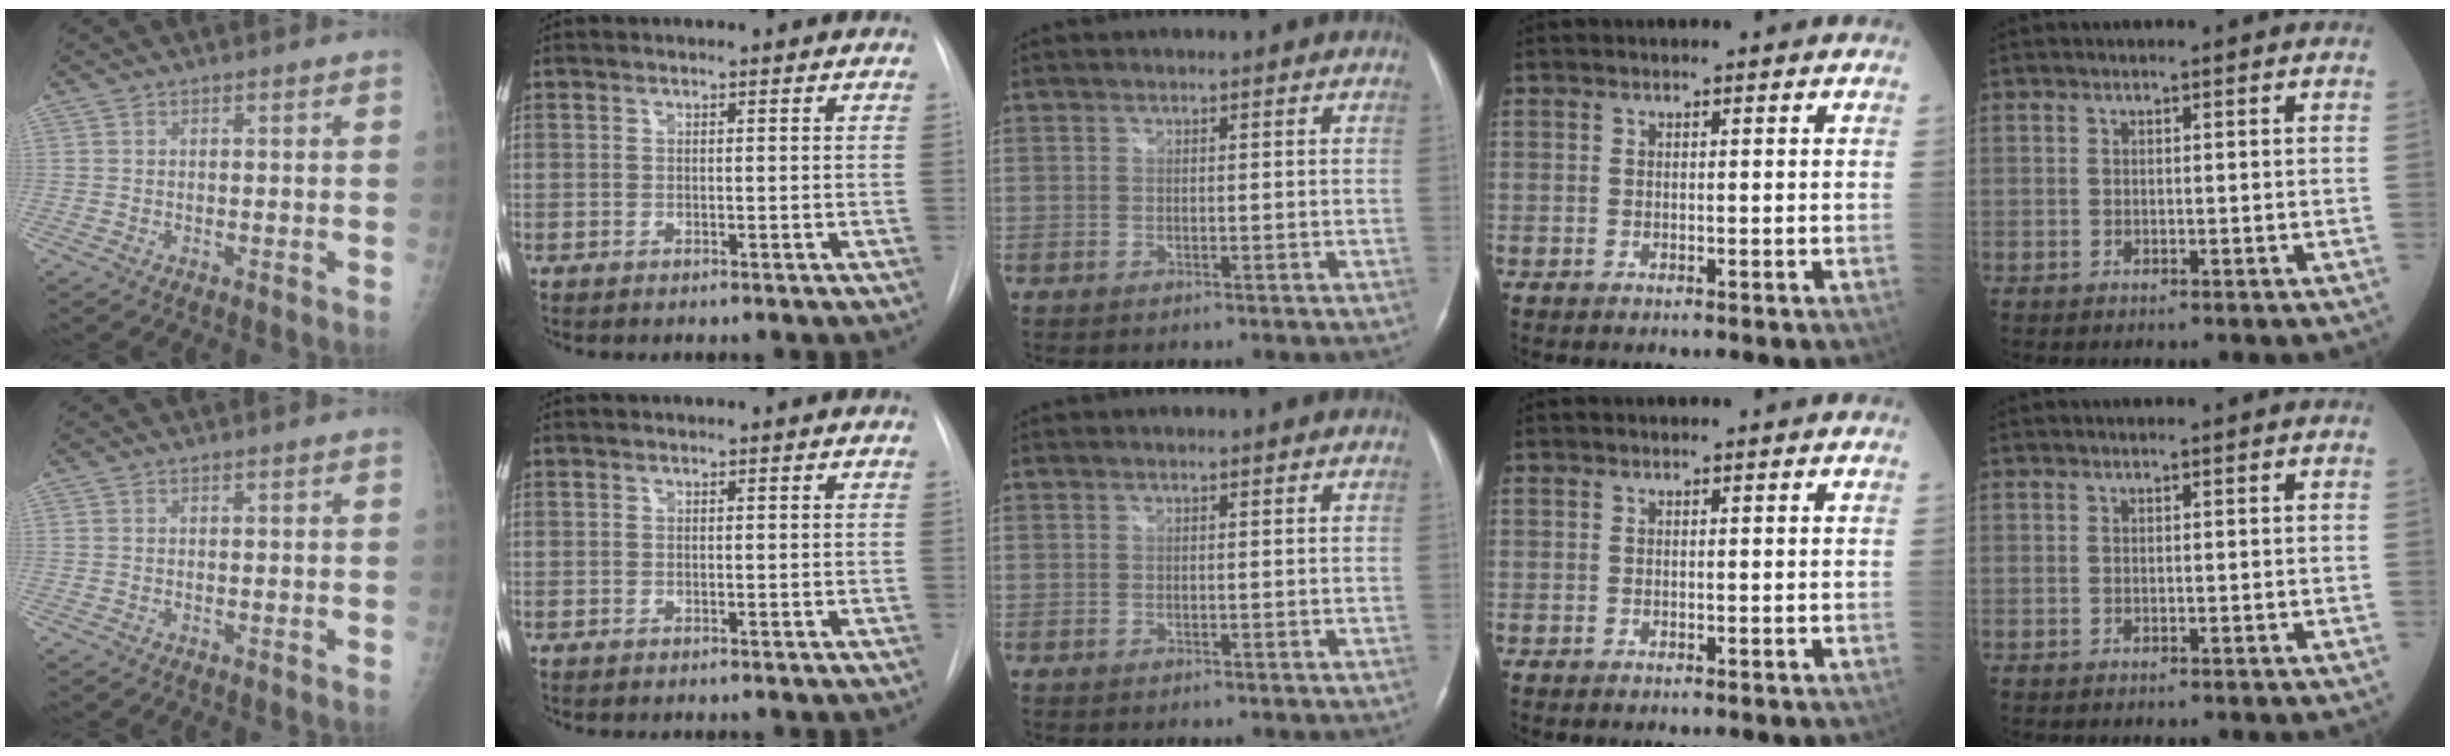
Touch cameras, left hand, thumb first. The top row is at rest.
{}